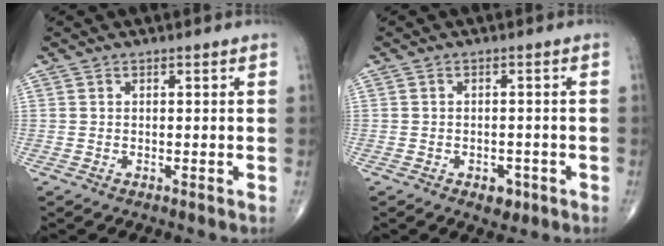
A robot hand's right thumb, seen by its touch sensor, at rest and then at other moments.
{"total": 3.2, "force": [-1.6, 2.0, 1.8], "torque": [-0.009, 0.003, -0.019]}